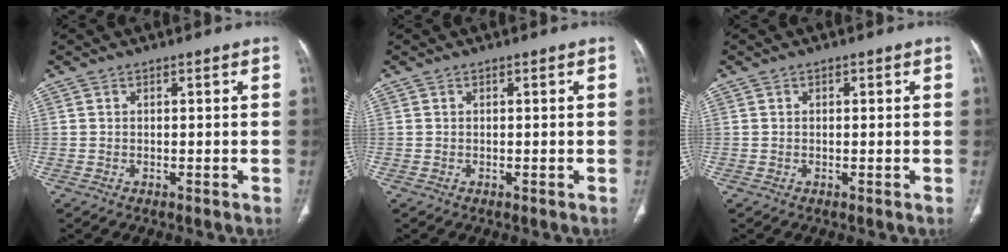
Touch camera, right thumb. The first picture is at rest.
{"total": 0.0}
{"total": 0.7, "force": [0.3, 0.4, 0.4], "torque": [-0.004, 0.001, 0.003]}